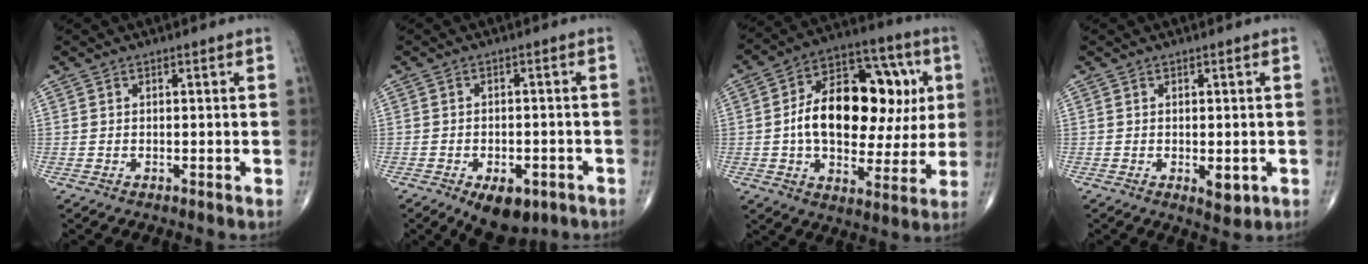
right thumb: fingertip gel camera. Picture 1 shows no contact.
{"total": 8.3, "force": [-4.6, 4.5, 5.3], "torque": [-0.058, 0.012, -0.058]}
{"total": 23.4, "force": [2.5, 14.1, 18.5], "torque": [-0.255, 0.026, 0.039]}
{"total": 3.3, "force": [-0.8, 1.5, 2.8], "torque": [-0.030, -0.007, -0.004]}